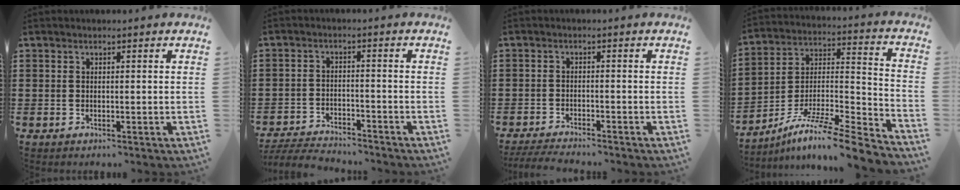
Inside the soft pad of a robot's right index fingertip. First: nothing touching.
{"total": 4.4, "force": [-4.4, 0.5, 0.4], "torque": [-0.020, -0.001, -0.095]}
{"total": 3.1, "force": [-3.1, 0.1, 0.5], "torque": [-0.017, -0.006, -0.065]}
{"total": 9.3, "force": [-7.4, 0.7, 5.6], "torque": [-0.093, 0.004, -0.147]}